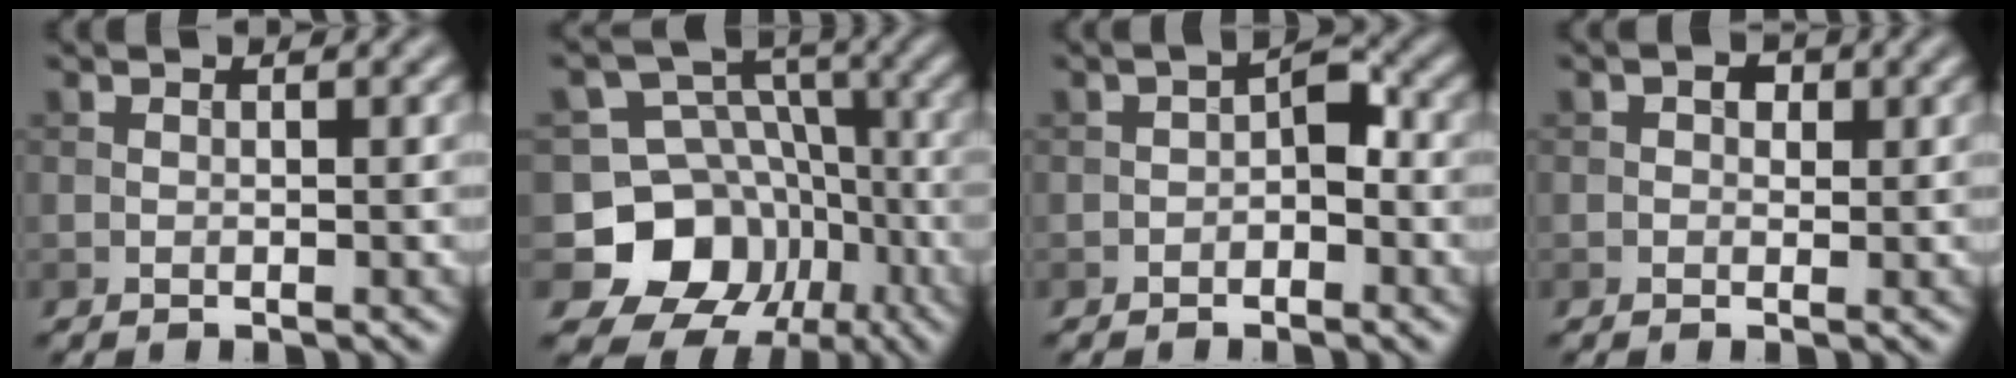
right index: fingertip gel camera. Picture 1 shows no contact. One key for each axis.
{"total": 10.0, "fx": -3.8, "fy": 8.5, "fz": 3.7, "tx": -0.059, "ty": 0.003, "tz": -0.083}
{"total": 2.6, "fx": -0.8, "fy": 1.5, "fz": 2.0, "tx": -0.025, "ty": 0.009, "tz": -0.018}
{"total": 1.4, "fx": 0.4, "fy": 1.0, "fz": 0.9, "tx": -0.007, "ty": -0.001, "tz": 0.002}